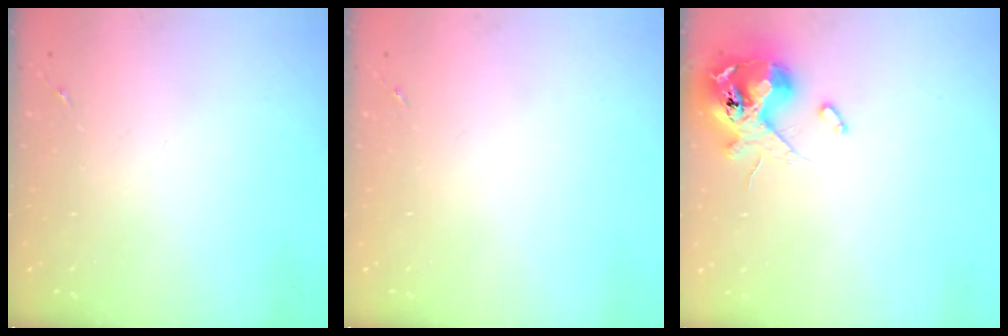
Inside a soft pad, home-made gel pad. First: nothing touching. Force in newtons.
{"total": 0.0}
{"total": 12.7, "press": 12.5, "slide": 2.1}